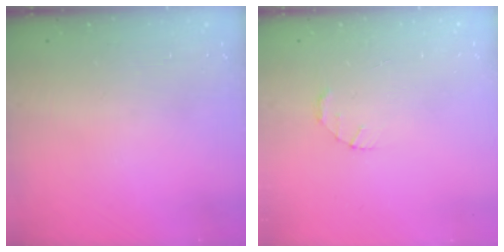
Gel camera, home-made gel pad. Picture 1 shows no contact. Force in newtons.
{"total": 1.5, "press": 1.5, "slide": 0.3}